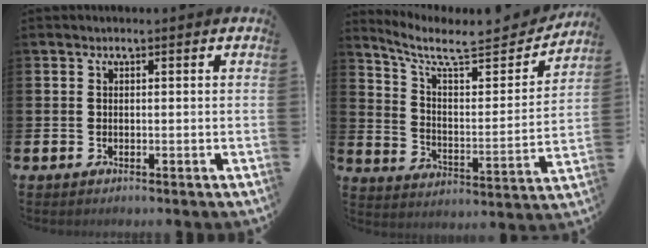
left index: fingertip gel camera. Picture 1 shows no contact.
{"total": 7.7, "force": [6.7, 2.1, 3.2], "torque": [-0.095, -0.056, 0.110]}